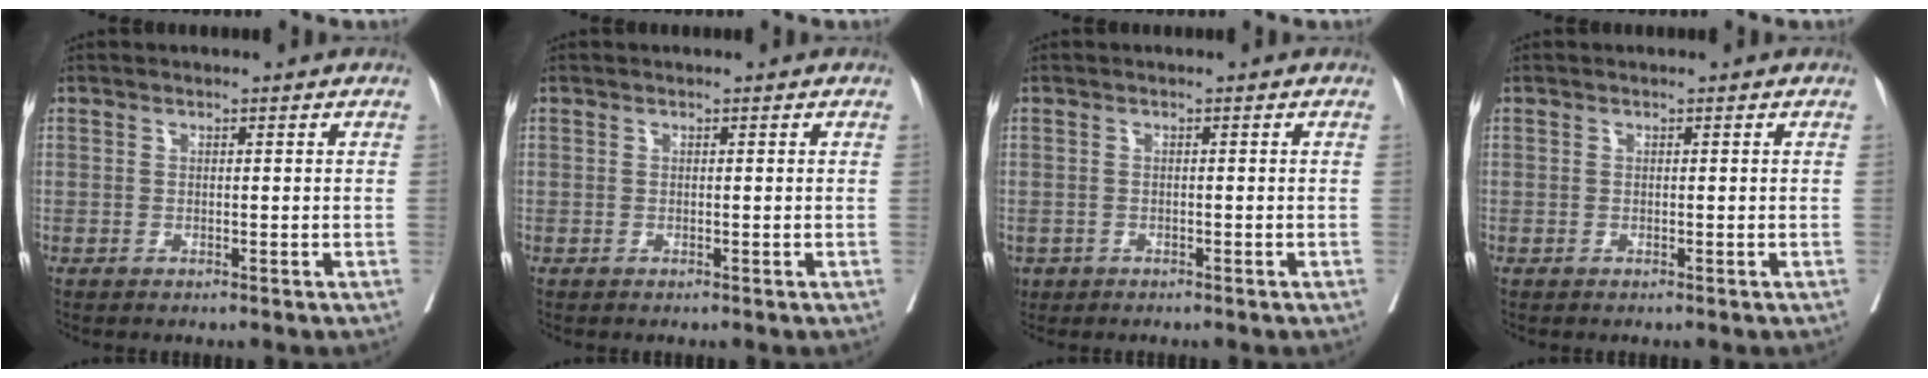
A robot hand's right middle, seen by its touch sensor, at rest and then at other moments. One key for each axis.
{"total": 0.0}
{"total": 1.9, "fx": -1.1, "fy": 1.5, "fz": 0.5, "tx": -0.013, "ty": 0.000, "tz": -0.013}
{"total": 0.0}